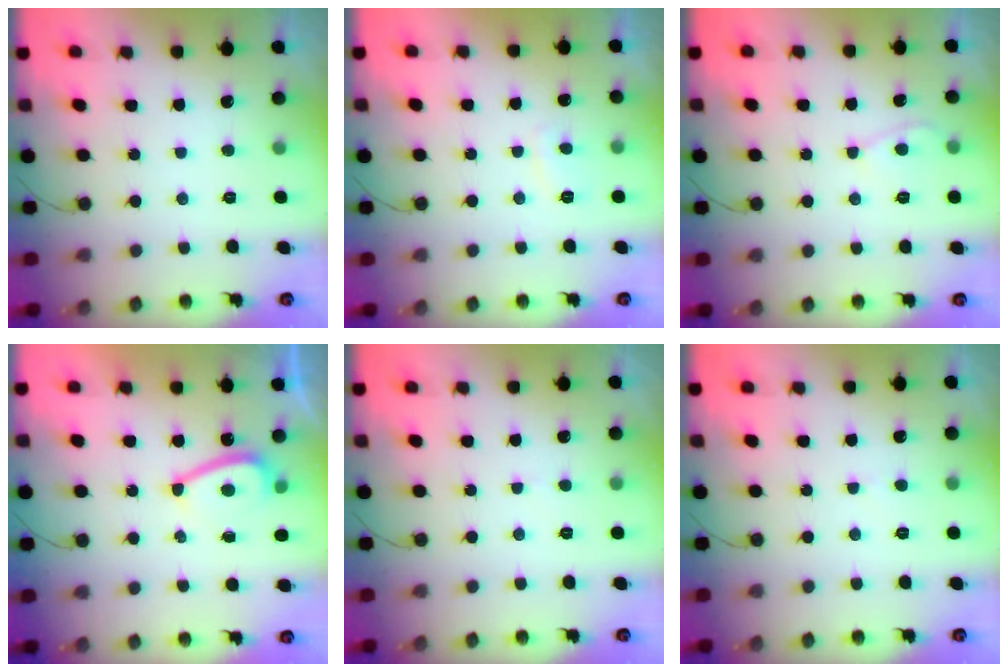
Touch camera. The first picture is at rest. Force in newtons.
{"total": 2.8, "press": 2.7, "slide": 0.8}
{"total": 4.4, "press": 4.4, "slide": 0.4}
{"total": 6.6, "press": 6.2, "slide": 2.2}
{"total": 2.8, "press": 2.8, "slide": 0.3}
{"total": 2.1, "press": 2.1, "slide": 0.2}